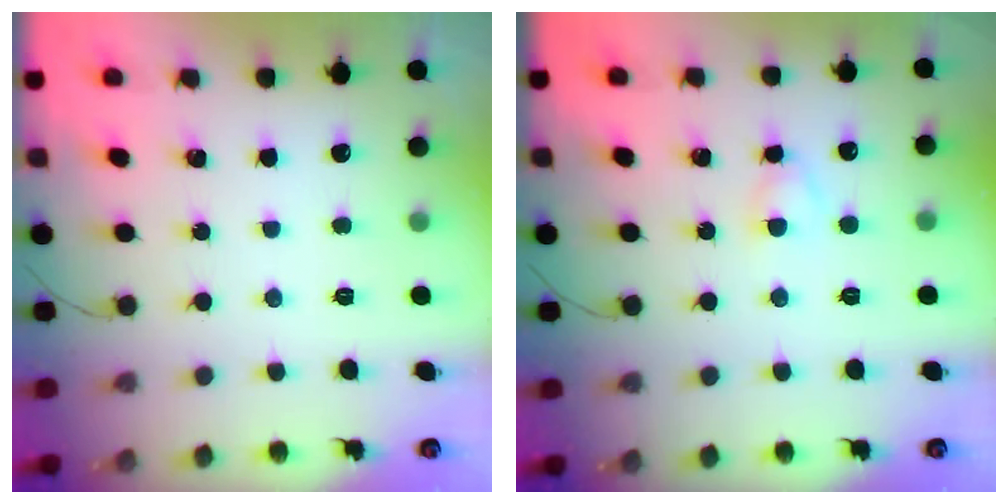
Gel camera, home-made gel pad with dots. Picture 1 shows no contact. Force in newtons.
{"total": 2.7, "press": 2.5, "slide": 1.0}